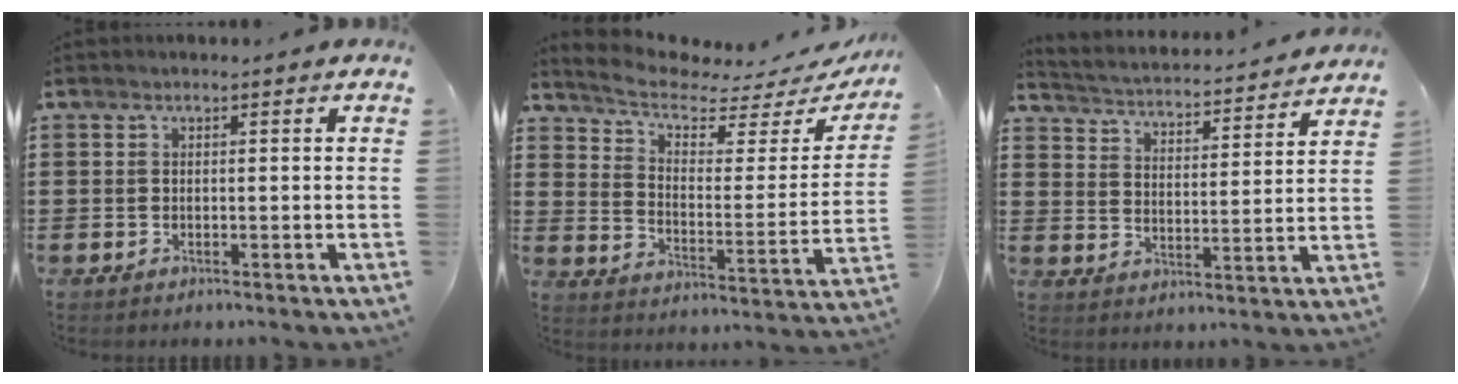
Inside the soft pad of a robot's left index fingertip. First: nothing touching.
{"total": 5.7, "force": [5.1, 1.3, 2.3], "torque": [-0.064, -0.043, 0.083]}
{"total": 2.7, "force": [2.7, -0.2, 0.0], "torque": [-0.022, -0.033, 0.035]}